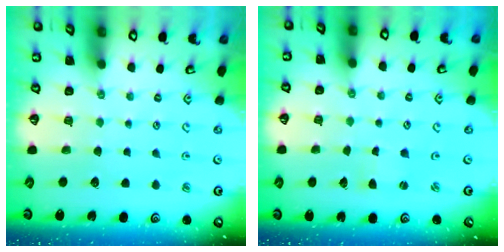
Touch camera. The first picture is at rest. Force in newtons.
{"total": 1.4, "press": 1.3, "slide": 0.3}